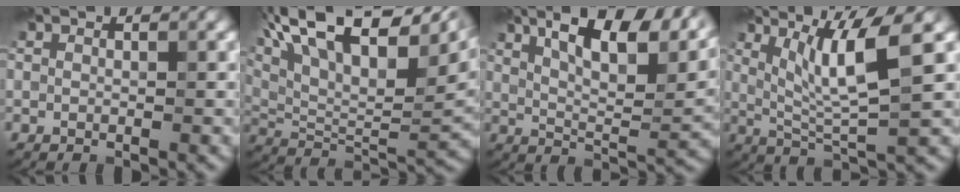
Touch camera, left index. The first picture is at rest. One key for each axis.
{"total": 17.4, "fx": 9.0, "fy": 7.7, "fz": 12.7, "tx": -0.239, "ty": 0.054, "tz": 0.152}
{"total": 11.4, "fx": 6.9, "fy": 3.1, "fz": 8.5, "tx": -0.139, "ty": 0.017, "tz": 0.121}
{"total": 6.1, "fx": 2.3, "fy": 0.8, "fz": 5.6, "tx": -0.105, "ty": -0.006, "tz": 0.046}